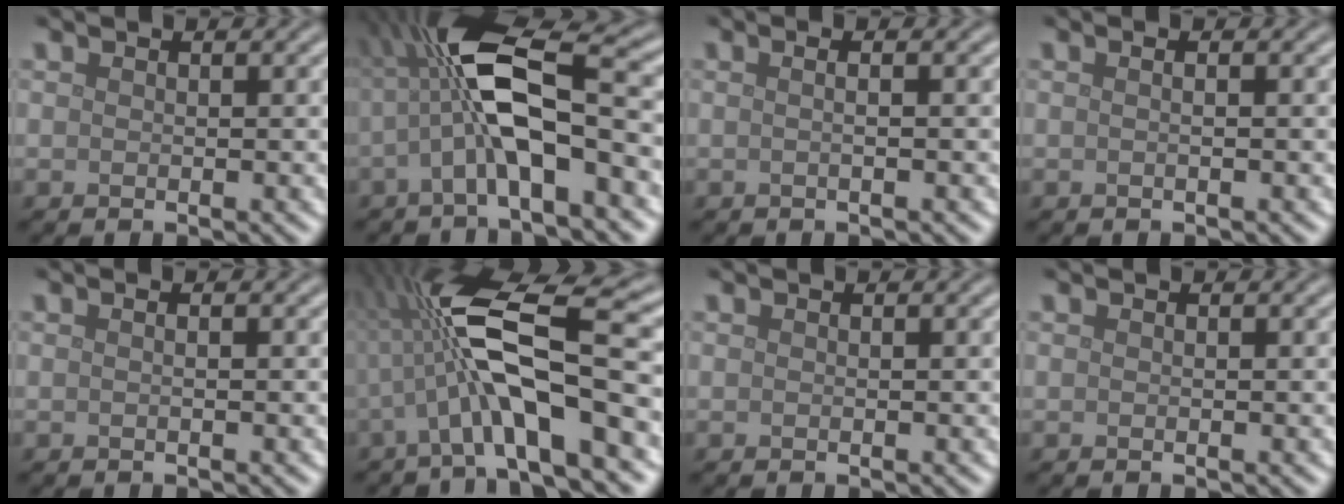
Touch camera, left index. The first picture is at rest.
{"total": 8.7, "force": [-0.8, 2.4, 8.3], "torque": [-0.157, 0.020, -0.020]}
{"total": 2.0, "force": [0.4, 1.0, 1.7], "torque": [-0.005, 0.002, -0.019]}
{"total": 1.2, "force": [0.3, 0.5, 1.1], "torque": [-0.003, -0.006, -0.011]}
{"total": 0.8, "force": [0.1, 0.3, 0.7], "torque": [-0.006, -0.006, -0.006]}
{"total": 10.9, "force": [-1.1, 3.0, 10.4], "torque": [-0.187, 0.023, -0.031]}
{"total": 0.0}
{"total": 0.0}